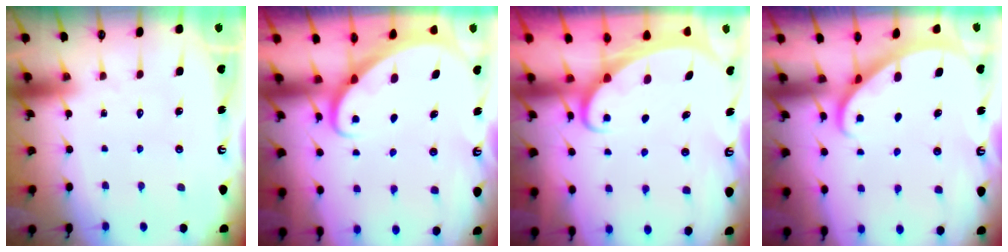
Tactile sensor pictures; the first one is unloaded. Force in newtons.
{"total": 2.4, "press": 2.4, "slide": 0.2}
{"total": 2.4, "press": 2.3, "slide": 0.3}
{"total": 2.3, "press": 2.3, "slide": 0.1}